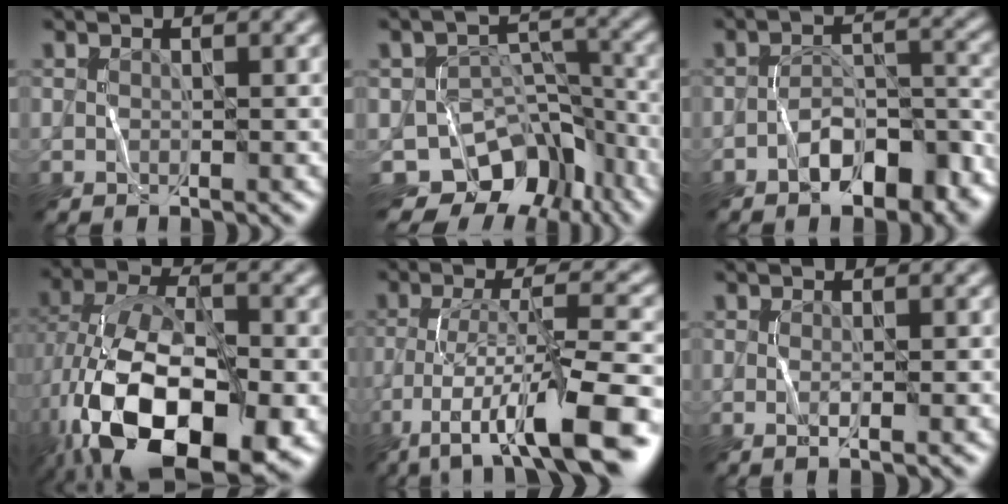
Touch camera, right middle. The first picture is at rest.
{"total": 9.6, "force": [-7.2, 5.7, 2.9], "torque": [-0.020, 0.002, -0.101]}
{"total": 6.4, "force": [-3.9, 3.0, 4.1], "torque": [-0.056, 0.006, -0.065]}
{"total": 15.7, "force": [-5.6, 8.3, 12.1], "torque": [-0.223, -0.024, -0.094]}
{"total": 10.4, "force": [-6.0, 2.2, 8.2], "torque": [-0.130, 0.006, -0.096]}
{"total": 1.0, "force": [0.0, 0.2, 0.9], "torque": [-0.012, -0.009, -0.005]}